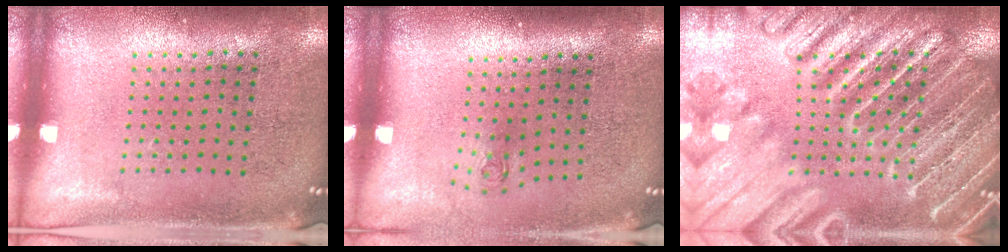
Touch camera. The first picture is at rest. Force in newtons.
{"total": 0.7, "press": 0.3, "slide": 0.7}
{"total": 6.1, "press": 6.1, "slide": 0.7}